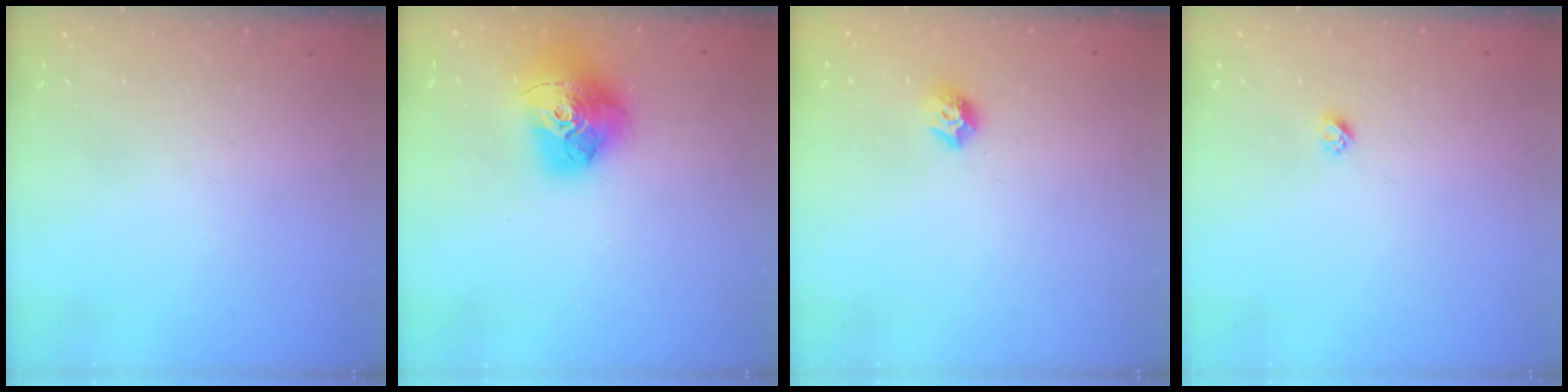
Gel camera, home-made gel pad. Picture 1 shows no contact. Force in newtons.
{"total": 18.4, "press": 18.3, "slide": 2.0}
{"total": 7.5, "press": 7.5, "slide": 0.6}
{"total": 2.4, "press": 2.4, "slide": 0.2}